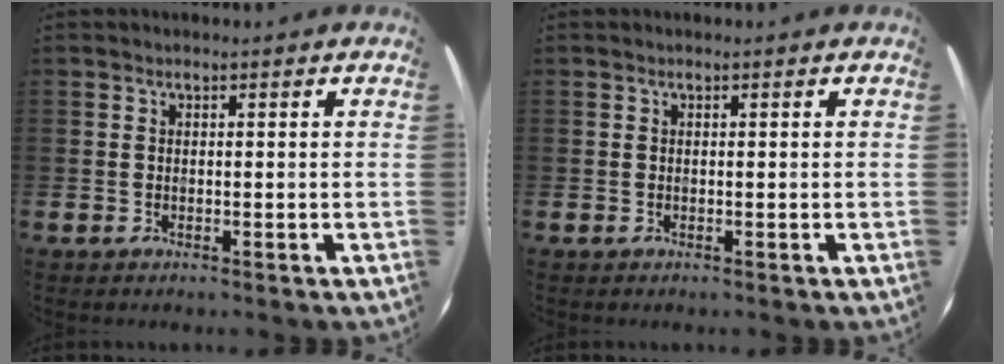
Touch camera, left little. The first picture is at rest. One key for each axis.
{"total": 0.0}